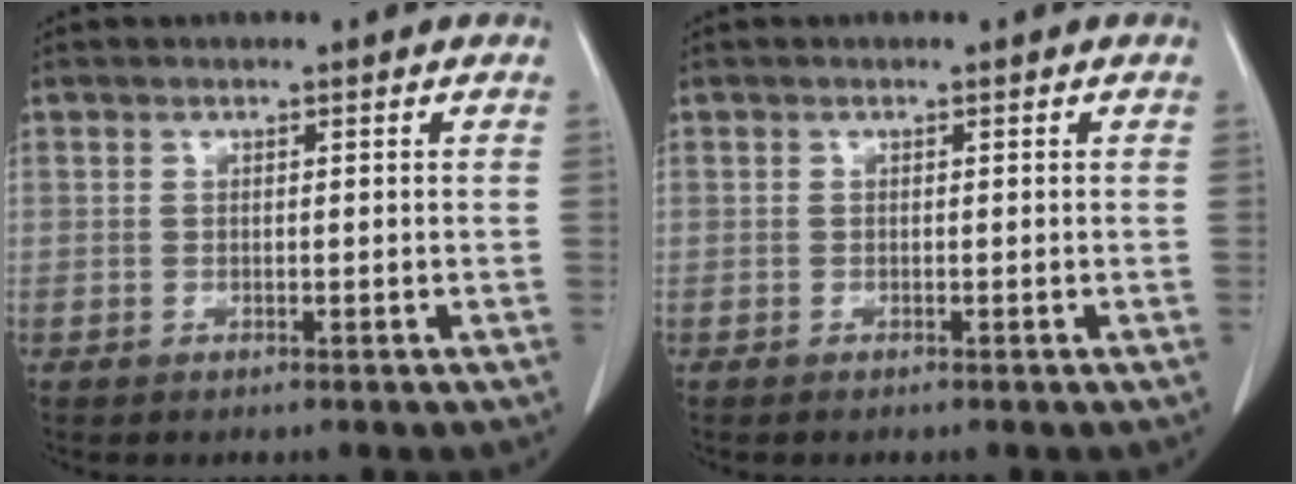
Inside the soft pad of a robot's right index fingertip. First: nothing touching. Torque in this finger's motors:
{"motor_torque": [0.09, -0.12, -0.01, 0.02]}